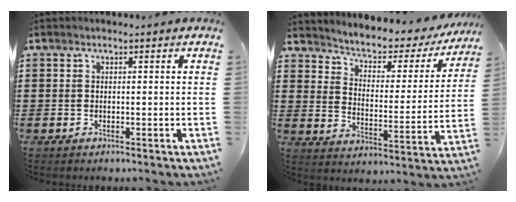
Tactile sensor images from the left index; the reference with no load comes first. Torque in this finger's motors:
{"motor_torque": [2.14, 0.00, 0.50, 0.08]}